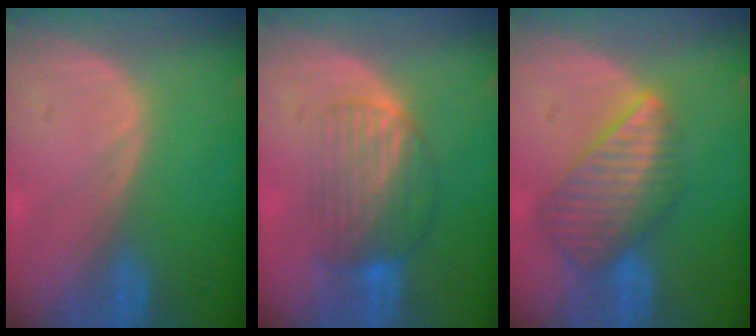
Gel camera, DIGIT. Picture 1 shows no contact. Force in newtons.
{"total": 7.1, "press": 6.6, "slide": 2.7}
{"total": 8.4, "press": 7.5, "slide": 3.9}